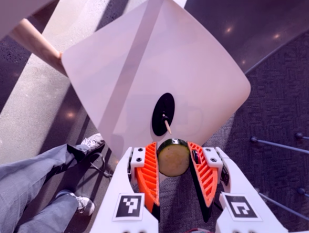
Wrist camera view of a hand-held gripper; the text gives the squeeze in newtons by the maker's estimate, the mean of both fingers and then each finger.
{"total": 10.6, "left": 10.5, "right": 10.8}